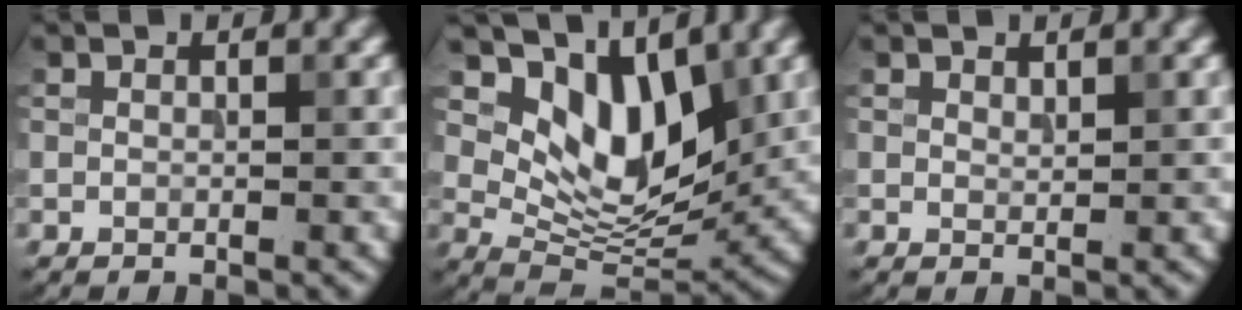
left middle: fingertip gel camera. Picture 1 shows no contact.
{"total": 7.7, "force": [3.7, 4.2, 5.2], "torque": [-0.080, -0.022, 0.063]}
{"total": 0.7, "force": [0.6, 0.2, 0.1], "torque": [-0.002, -0.002, 0.014]}